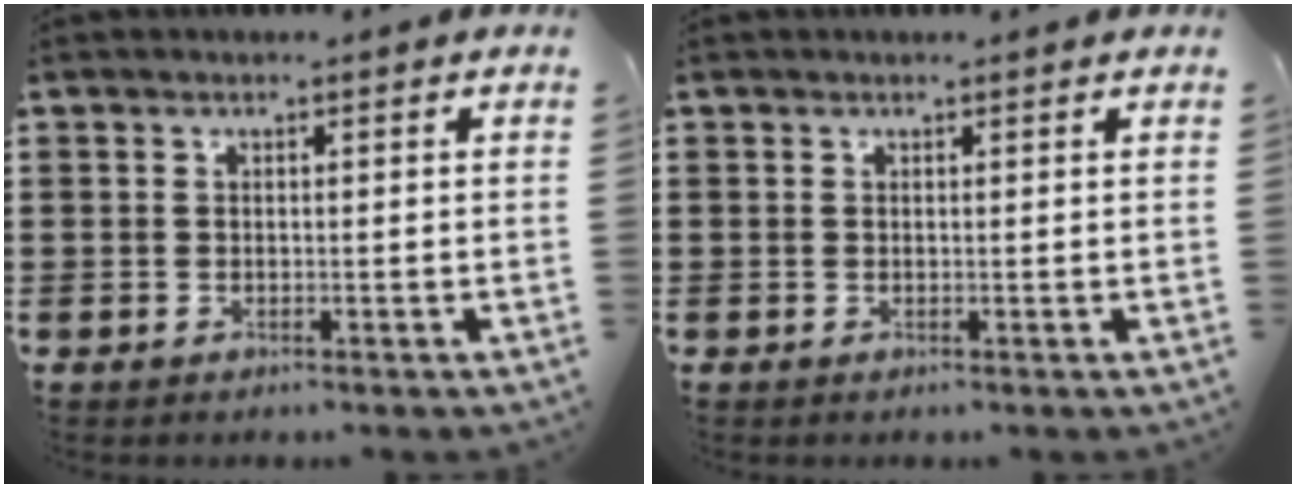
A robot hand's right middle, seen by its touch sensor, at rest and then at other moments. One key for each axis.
{"total": 0.0}